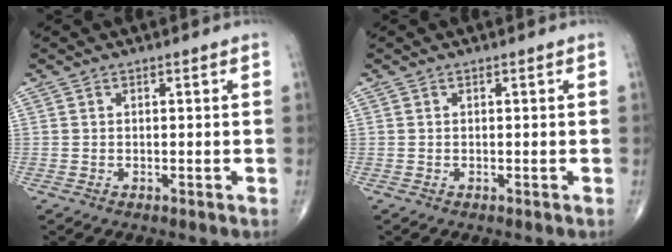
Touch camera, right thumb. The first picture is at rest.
{"total": 0.0}